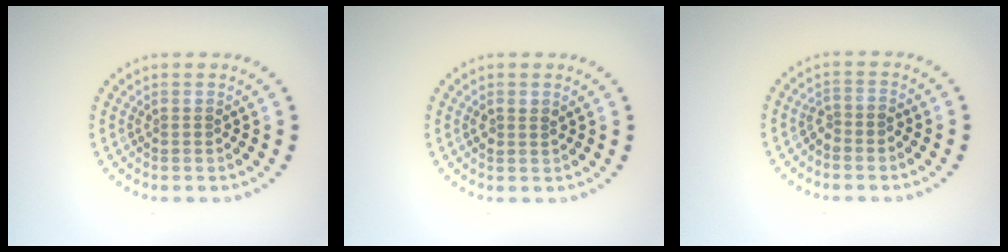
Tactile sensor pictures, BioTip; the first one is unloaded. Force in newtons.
{"total": 1.0, "press": 0.9, "slide": 0.4}
{"total": 1.4, "press": 1.1, "slide": 0.9}